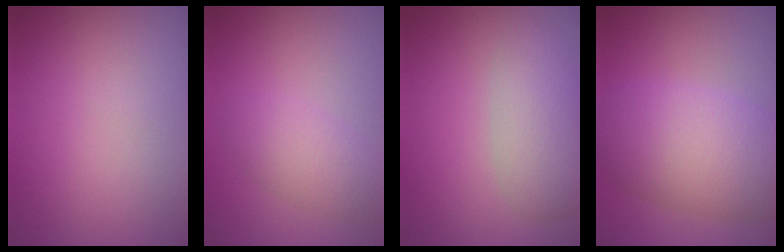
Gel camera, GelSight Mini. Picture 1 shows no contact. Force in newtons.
{"total": 2.9, "press": 2.9, "slide": 0.0}
{"total": 3.7, "press": 3.7, "slide": 0.2}
{"total": 7.7, "press": 7.7, "slide": 0.1}